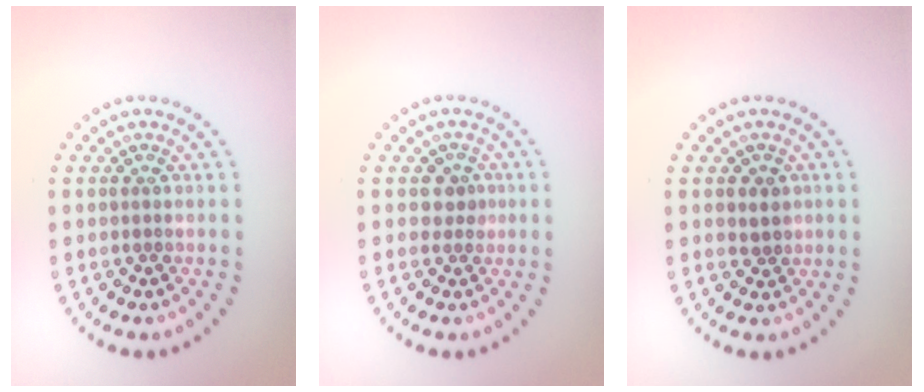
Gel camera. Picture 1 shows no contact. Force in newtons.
{"total": 1.5, "press": 1.2, "slide": 0.9}
{"total": 1.4, "press": 1.1, "slide": 0.8}